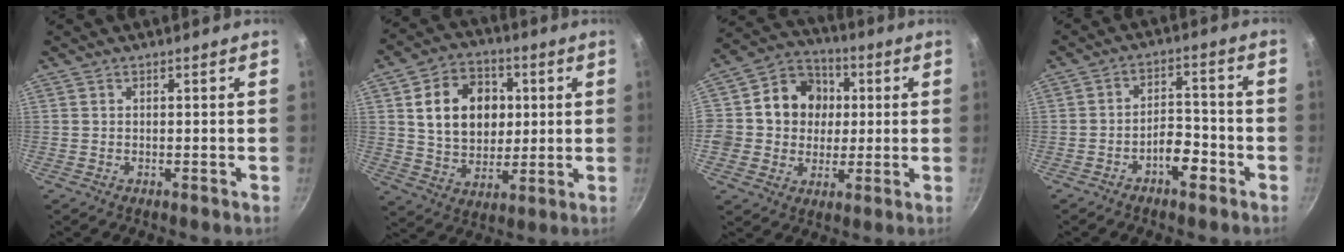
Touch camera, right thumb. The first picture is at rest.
{"total": 15.3, "force": [2.9, 11.8, 9.3], "torque": [-0.121, 0.004, 0.050]}
{"total": 13.0, "force": [1.4, 11.8, 5.2], "torque": [-0.049, 0.020, 0.010]}
{"total": 6.1, "force": [-3.4, 3.0, 4.0], "torque": [-0.044, 0.039, -0.054]}